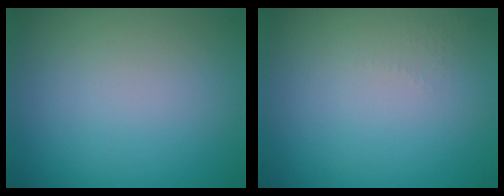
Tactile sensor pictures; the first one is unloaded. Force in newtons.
{"total": 0.6, "press": 0.6, "slide": 0.3}